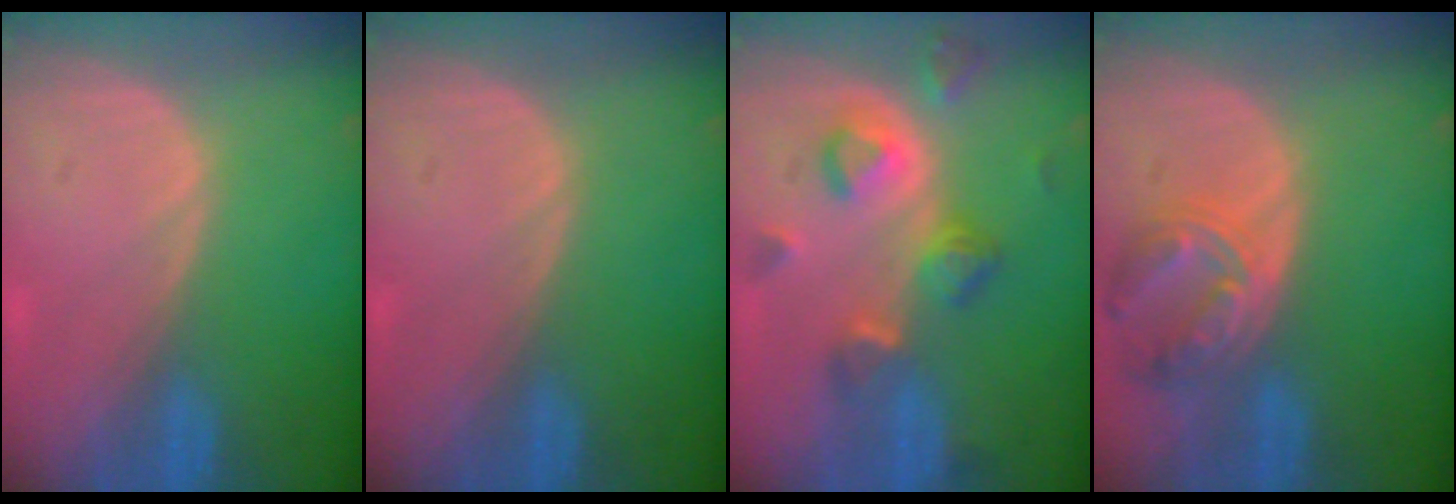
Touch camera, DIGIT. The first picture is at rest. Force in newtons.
{"total": 0.0}
{"total": 7.8, "press": 7.1, "slide": 3.2}
{"total": 7.9, "press": 6.9, "slide": 3.9}